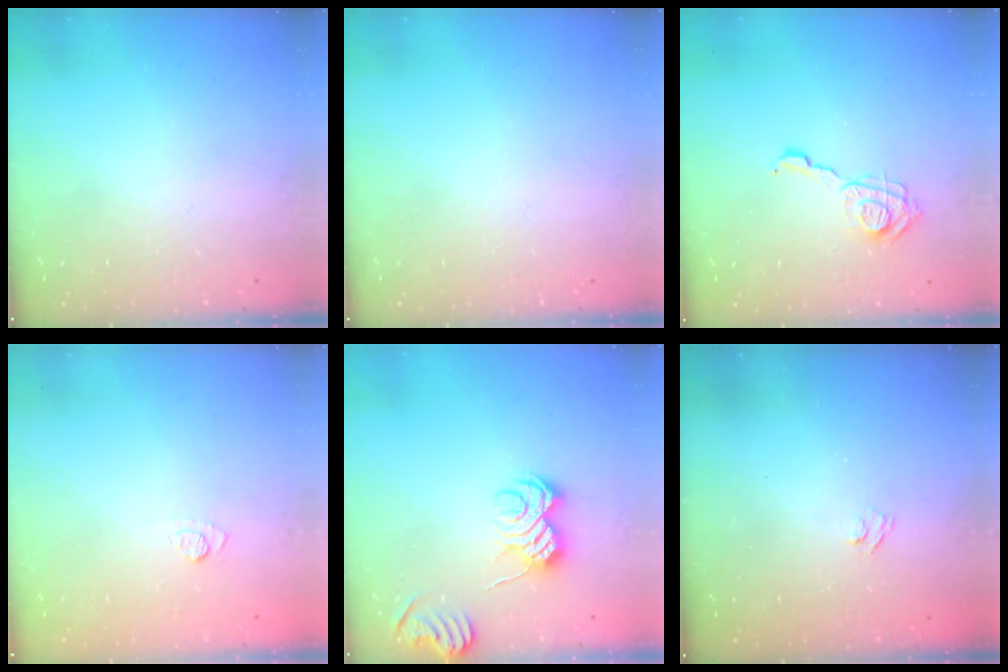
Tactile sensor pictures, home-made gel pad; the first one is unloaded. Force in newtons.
{"total": 0.0}
{"total": 10.4, "press": 10.4, "slide": 0.4}
{"total": 7.5, "press": 7.3, "slide": 1.4}
{"total": 10.3, "press": 10.3, "slide": 0.7}
{"total": 2.7, "press": 2.5, "slide": 0.9}